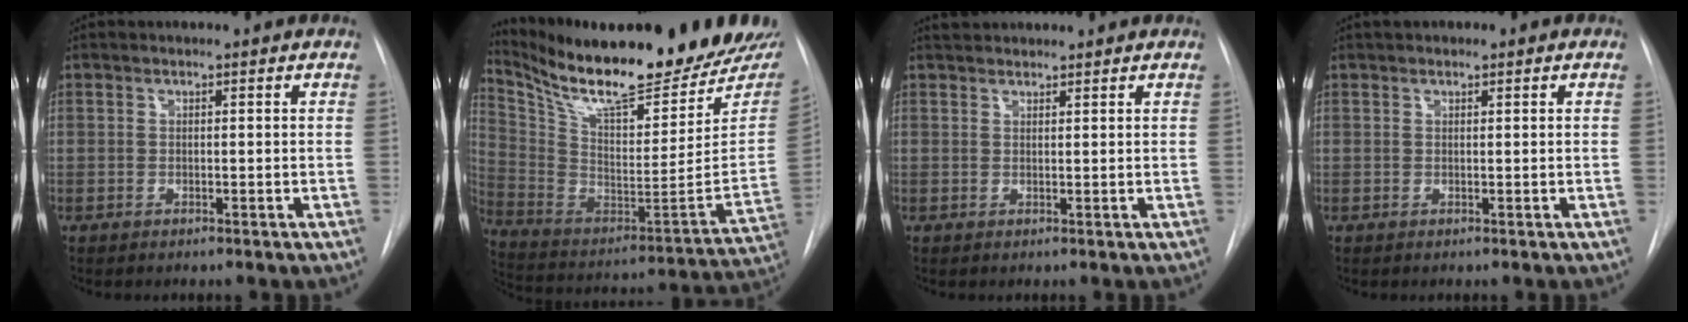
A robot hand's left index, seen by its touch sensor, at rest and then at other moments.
{"total": 26.2, "force": [22.1, 3.9, 13.5], "torque": [-0.238, -0.071, 0.331]}
{"total": 2.4, "force": [2.3, 0.5, 0.4], "torque": [-0.007, 0.025, 0.041]}
{"total": 1.1, "force": [0.3, 0.7, 0.8], "torque": [-0.013, 0.006, 0.004]}